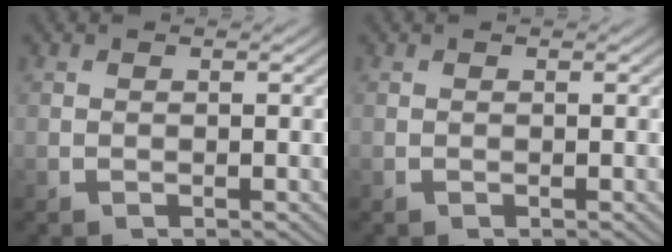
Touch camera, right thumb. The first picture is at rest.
{"total": 0.0}